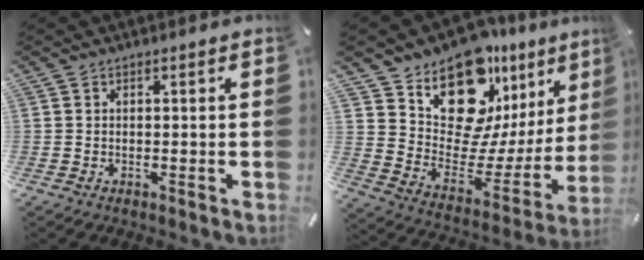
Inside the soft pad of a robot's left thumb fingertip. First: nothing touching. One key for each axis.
{"total": 17.6, "fx": 14.0, "fy": 8.6, "fz": 6.2, "tx": -0.085, "ty": -0.140, "tz": 0.241}